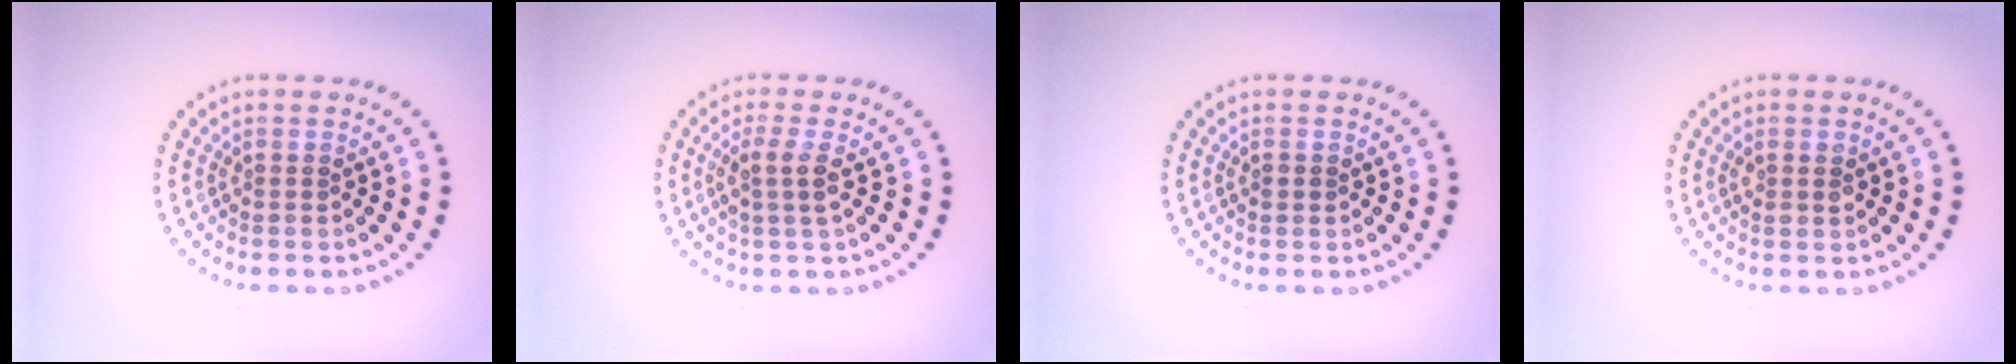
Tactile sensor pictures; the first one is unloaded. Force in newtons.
{"total": 2.0, "press": 1.6, "slide": 1.2}
{"total": 0.8, "press": 0.8, "slide": 0.2}
{"total": 1.2, "press": 1.1, "slide": 0.3}